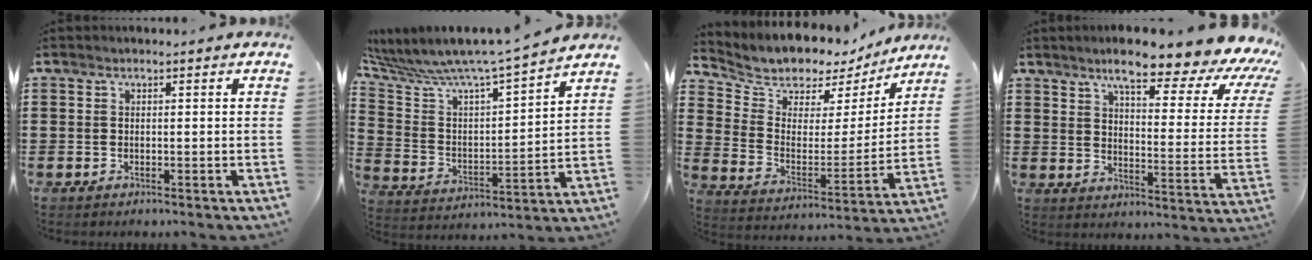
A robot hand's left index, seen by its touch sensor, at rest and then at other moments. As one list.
[{"total": 7.8, "force": [7.3, 0.1, 2.6], "torque": [-0.087, -0.064, 0.117]}, {"total": 5.6, "force": [5.1, 2.4, -0.2], "torque": [-0.038, -0.044, 0.085]}, {"total": 9.3, "force": [7.2, 1.2, 5.9], "torque": [-0.112, -0.051, 0.110]}]